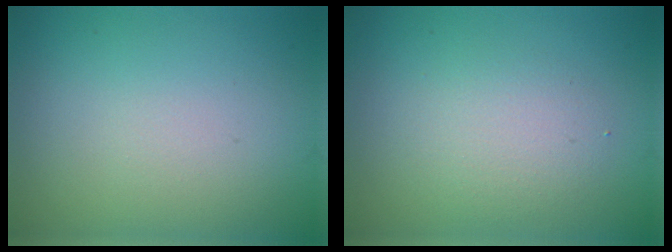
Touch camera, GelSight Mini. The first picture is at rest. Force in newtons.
{"total": 2.5, "press": 2.5, "slide": 0.2}